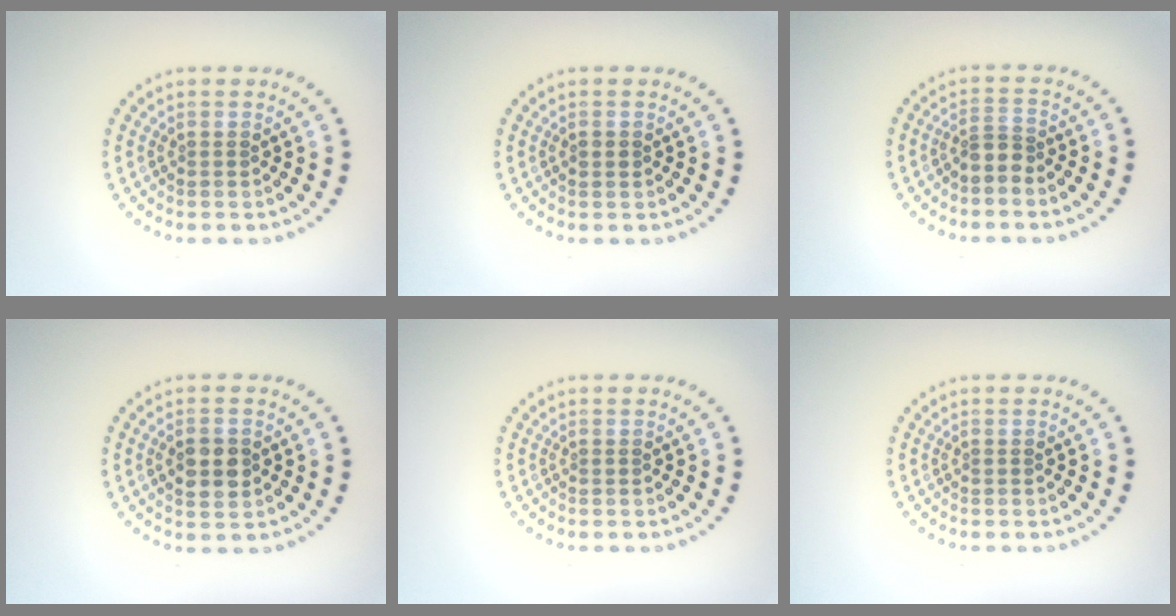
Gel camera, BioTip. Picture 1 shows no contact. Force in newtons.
{"total": 1.1, "press": 1.1, "slide": 0.1}
{"total": 2.0, "press": 1.5, "slide": 1.3}
{"total": 3.2, "press": 3.2, "slide": 0.1}
{"total": 0.0}
{"total": 0.0}